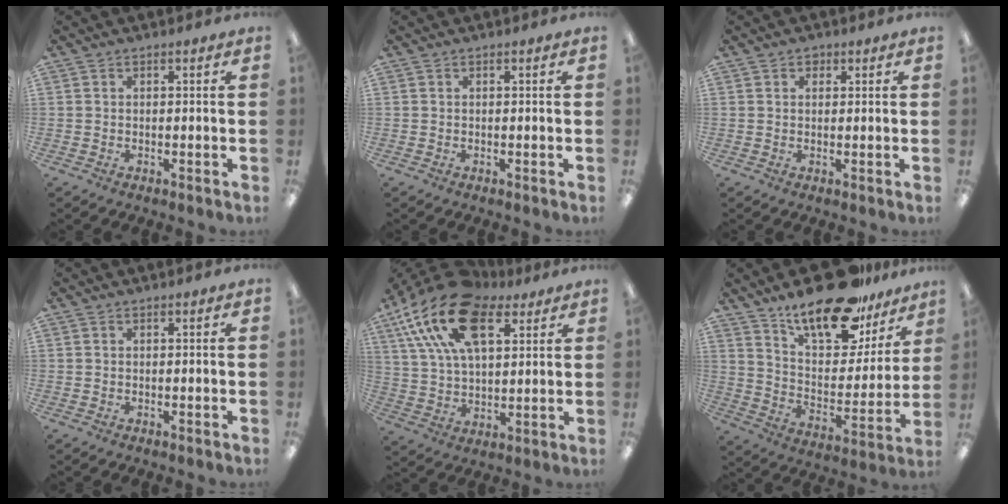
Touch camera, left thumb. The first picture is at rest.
{"total": 0.0}
{"total": 1.6, "force": [1.0, 1.1, 0.7], "torque": [-0.005, 0.000, 0.016]}
{"total": 0.0}
{"total": 23.0, "force": [11.9, 12.3, 15.3], "torque": [-0.311, -0.041, 0.210]}
{"total": 20.1, "force": [15.9, 7.8, 9.7], "torque": [-0.158, -0.110, 0.274]}